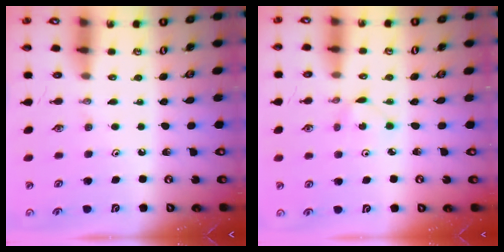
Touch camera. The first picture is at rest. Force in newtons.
{"total": 1.3, "press": 1.2, "slide": 0.1}